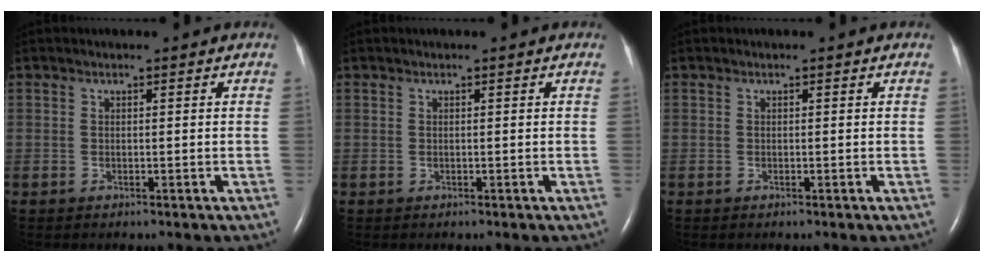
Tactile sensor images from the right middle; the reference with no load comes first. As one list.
[{"total": 0.0}, {"total": 0.0}]